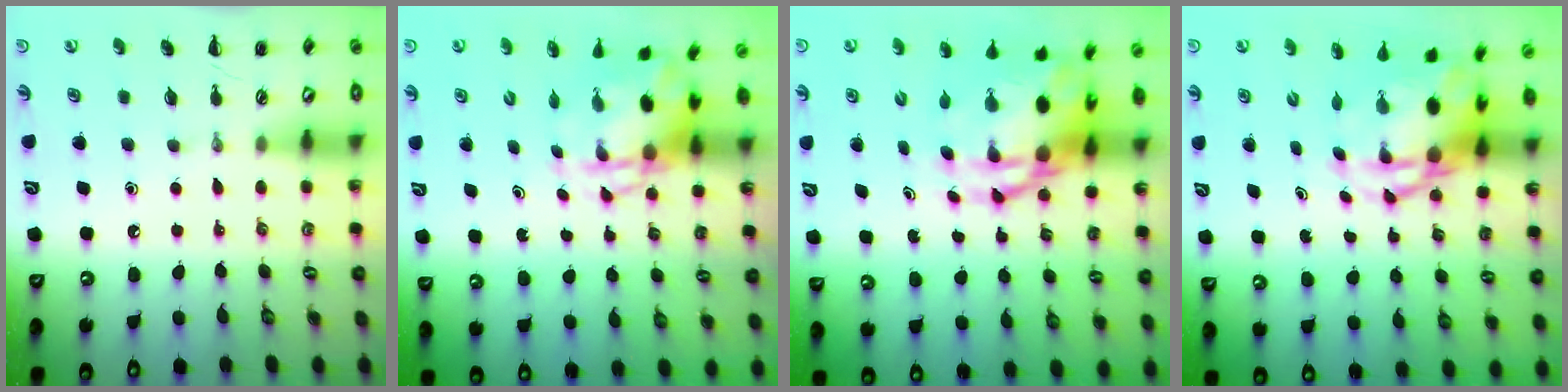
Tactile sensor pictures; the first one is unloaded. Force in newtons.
{"total": 5.6, "press": 5.6, "slide": 0.8}
{"total": 9.1, "press": 8.8, "slide": 2.6}
{"total": 6.6, "press": 6.4, "slide": 1.7}